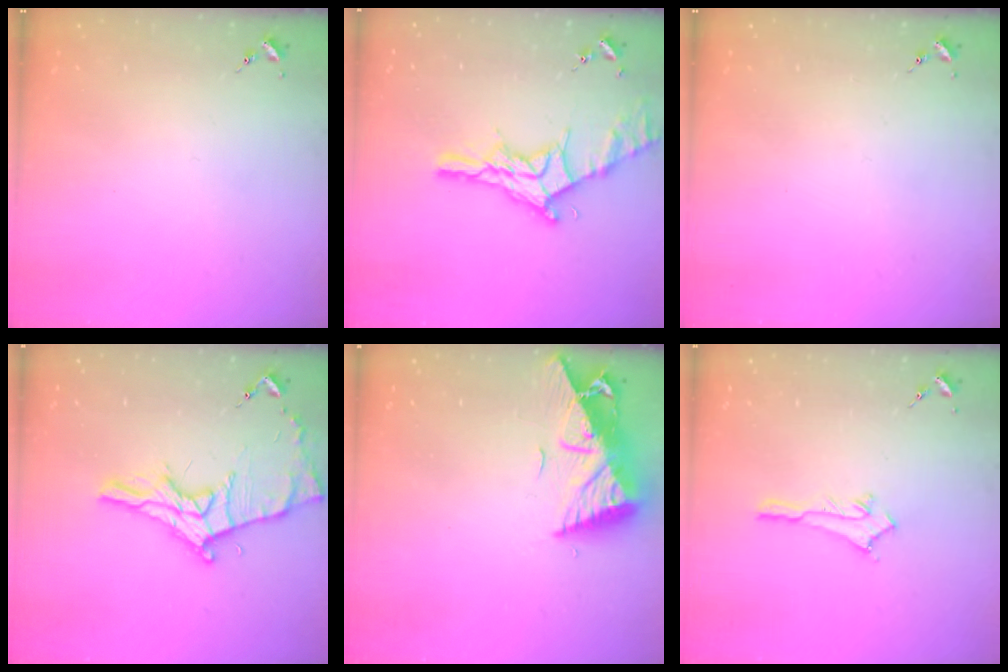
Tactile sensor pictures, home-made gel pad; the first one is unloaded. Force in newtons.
{"total": 17.0, "press": 17.0, "slide": 1.2}
{"total": 0.0}
{"total": 15.2, "press": 15.2, "slide": 0.6}
{"total": 10.2, "press": 10.1, "slide": 1.1}
{"total": 5.3, "press": 5.3, "slide": 0.4}